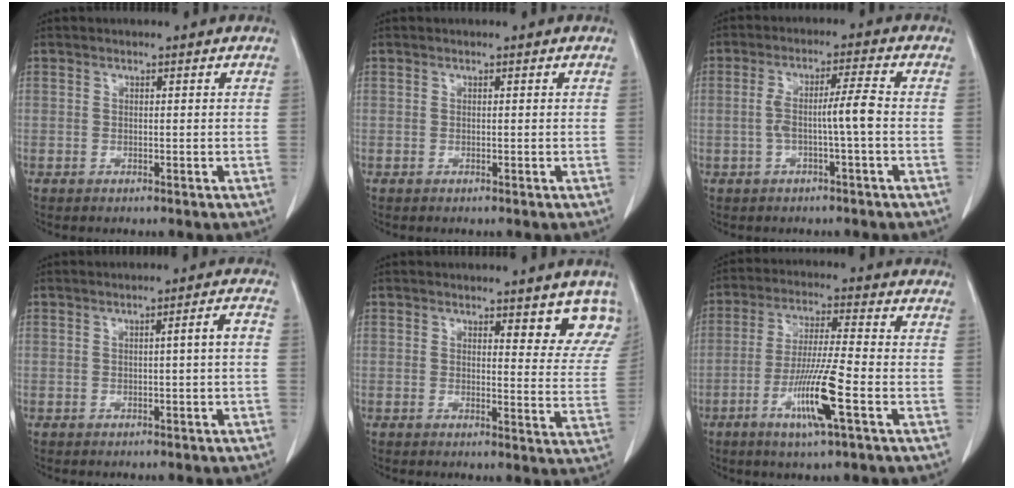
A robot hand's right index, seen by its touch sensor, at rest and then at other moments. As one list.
[{"total": 0.0}, {"total": 5.4, "force": [-0.9, -0.3, 5.3], "torque": [-0.100, 0.016, -0.015]}, {"total": 2.3, "force": [-0.4, -0.4, 2.3], "torque": [-0.030, 0.004, -0.004]}, {"total": 7.4, "force": [6.0, 2.1, 3.9], "torque": [-0.022, -0.026, 0.052]}, {"total": 10.5, "force": [-4.1, -0.2, 9.7], "torque": [-0.187, -0.017, -0.079]}]